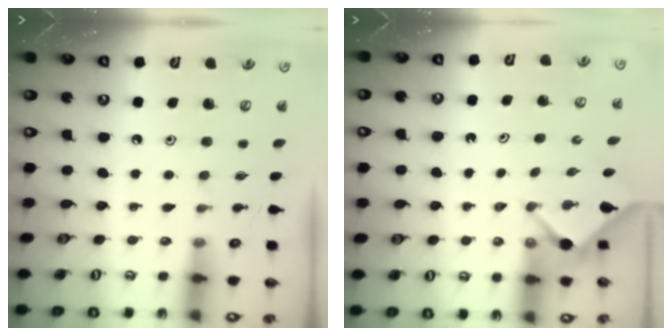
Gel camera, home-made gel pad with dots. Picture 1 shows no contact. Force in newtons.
{"total": 3.0, "press": 2.9, "slide": 0.3}